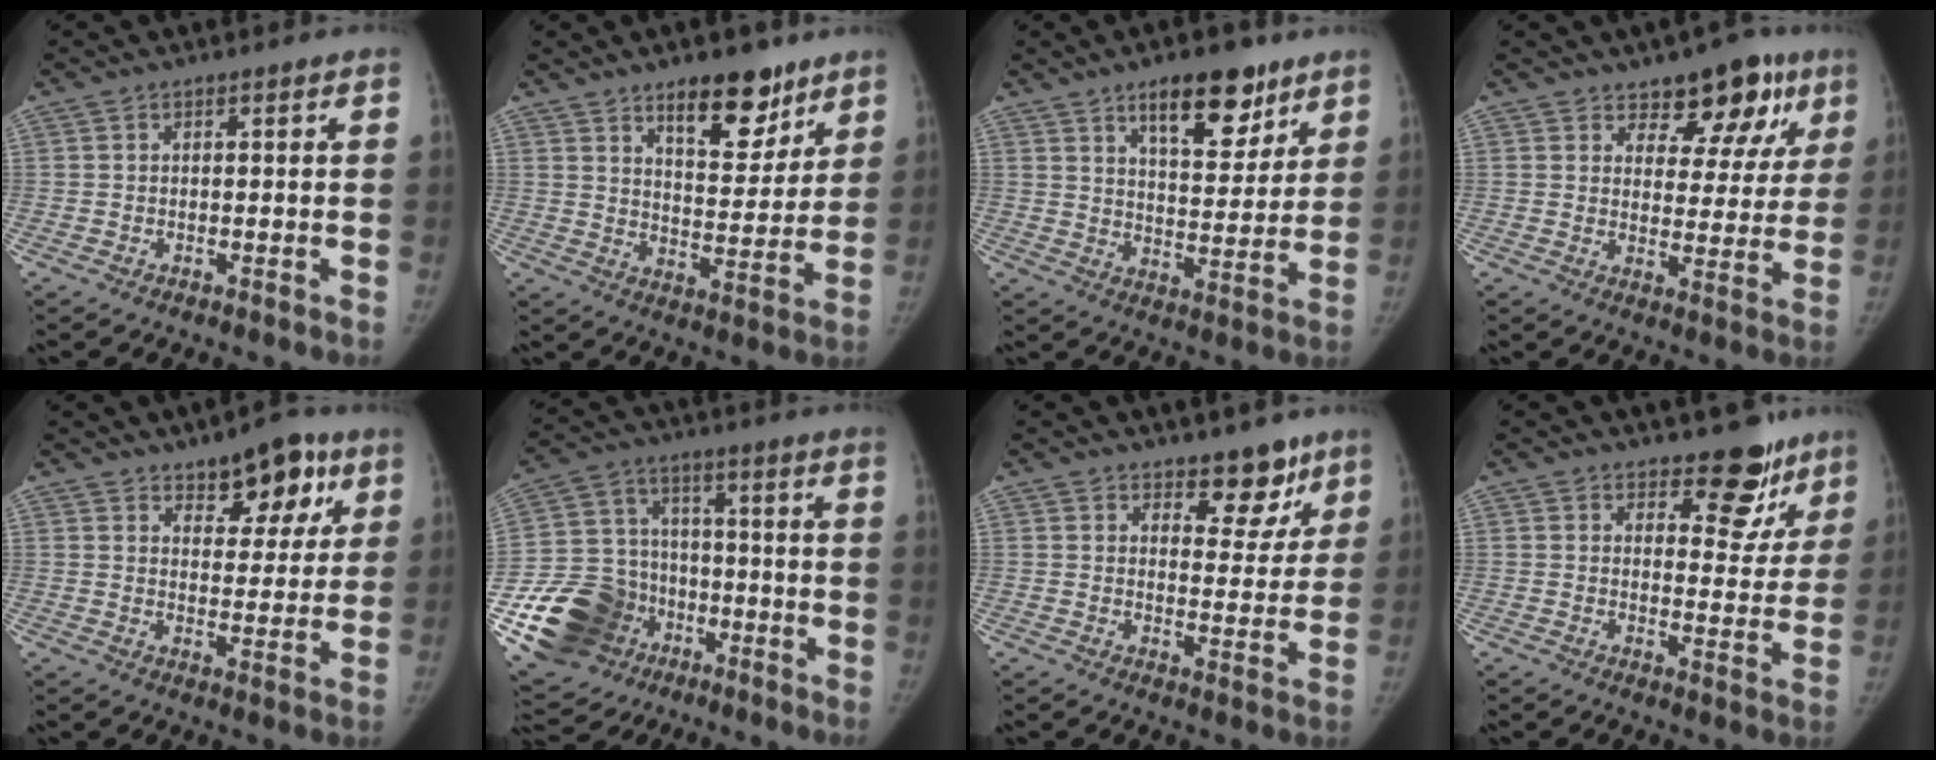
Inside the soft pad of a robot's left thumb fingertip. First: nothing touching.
{"total": 12.1, "force": [8.2, 5.2, 7.3], "torque": [-0.067, -0.054, 0.129]}
{"total": 13.3, "force": [8.3, 5.6, 8.7], "torque": [-0.090, -0.044, 0.130]}
{"total": 11.6, "force": [7.3, 6.6, 6.0], "torque": [-0.017, -0.034, 0.096]}
{"total": 10.8, "force": [6.4, 5.6, 6.6], "torque": [-0.046, -0.028, 0.090]}
{"total": 20.1, "force": [-7.9, 16.5, 8.3], "torque": [-0.144, 0.068, -0.122]}
{"total": 7.8, "force": [5.6, 4.1, 3.5], "torque": [0.001, -0.035, 0.078]}
{"total": 9.3, "force": [7.1, 4.8, 3.6], "torque": [0.002, -0.051, 0.091]}